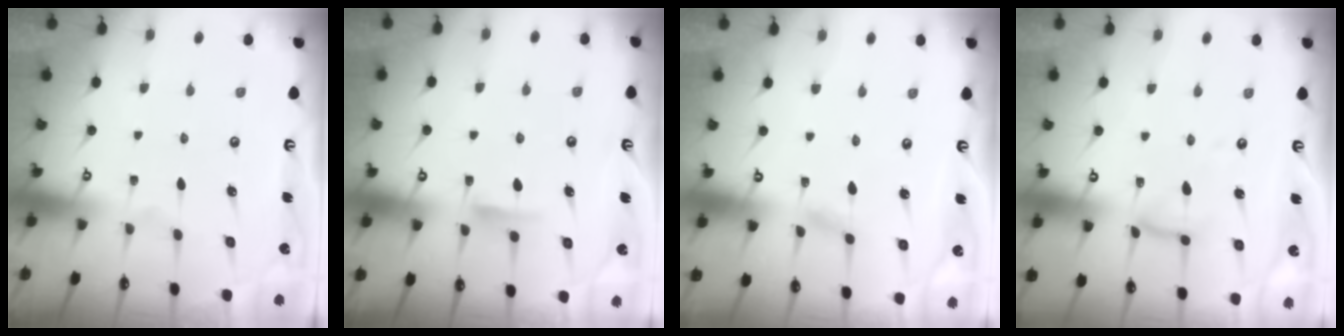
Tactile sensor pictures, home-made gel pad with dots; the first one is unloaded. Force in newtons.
{"total": 6.0, "press": 5.9, "slide": 0.8}
{"total": 2.9, "press": 2.8, "slide": 0.3}
{"total": 10.7, "press": 10.6, "slide": 0.9}